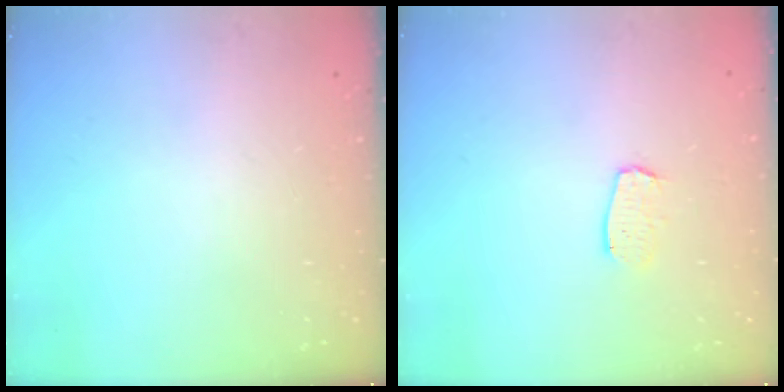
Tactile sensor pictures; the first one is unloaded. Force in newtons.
{"total": 5.8, "press": 5.8, "slide": 0.4}